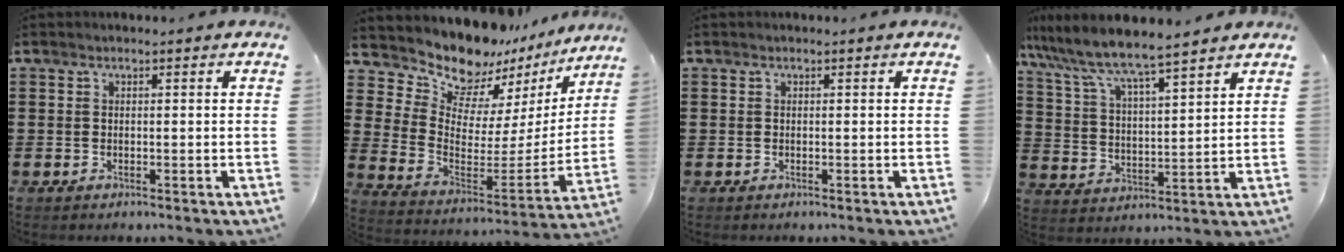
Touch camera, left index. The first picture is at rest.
{"total": 10.5, "force": [9.7, 3.7, 1.9], "torque": [-0.072, -0.081, 0.169]}
{"total": 0.0}
{"total": 6.2, "force": [5.7, 0.1, 2.4], "torque": [-0.073, -0.035, 0.093]}